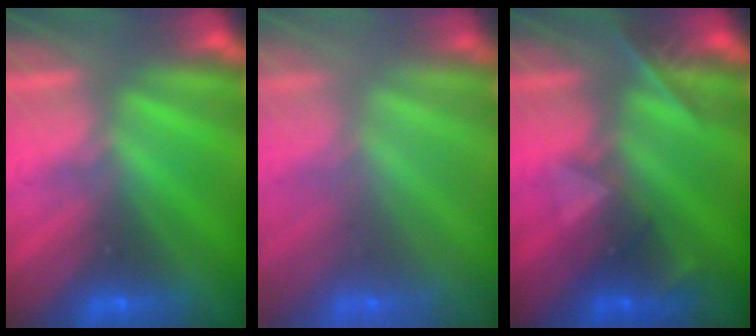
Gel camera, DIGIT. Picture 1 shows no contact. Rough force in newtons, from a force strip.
{"total": 2.0}
{"total": 2.4}